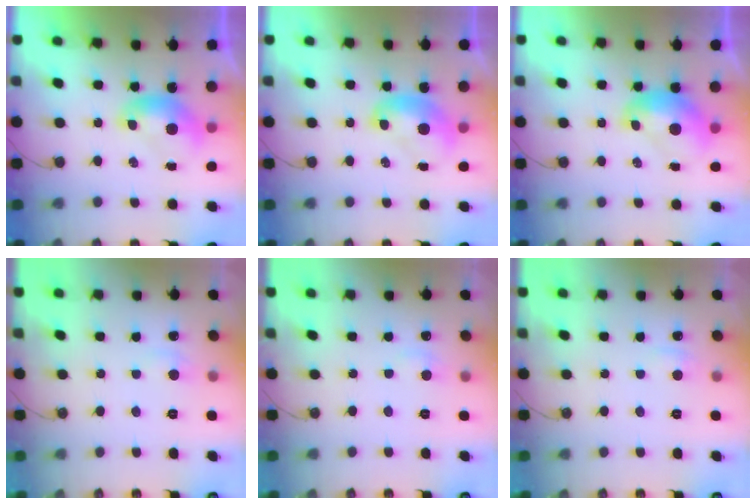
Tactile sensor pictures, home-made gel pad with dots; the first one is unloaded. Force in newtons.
{"total": 1.8, "press": 1.8, "slide": 0.2}
{"total": 2.0, "press": 2.0, "slide": 0.3}
{"total": 1.2, "press": 1.0, "slide": 0.6}
{"total": 2.4, "press": 2.3, "slide": 0.5}
{"total": 2.3, "press": 2.2, "slide": 0.5}